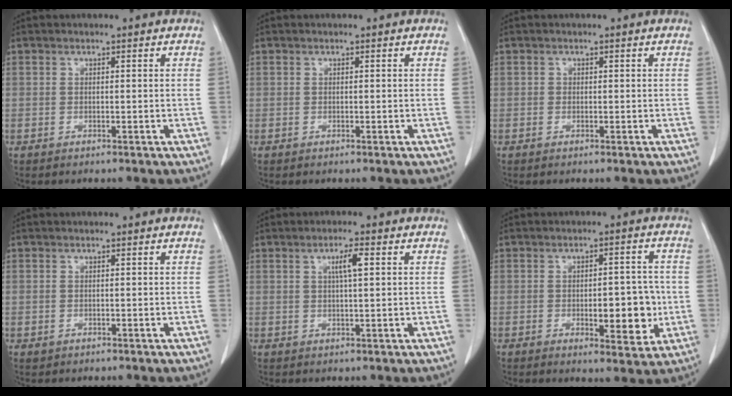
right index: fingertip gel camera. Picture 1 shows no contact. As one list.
[{"total": 0.0}, {"total": 0.0}, {"total": 0.6, "force": [-0.2, 0.6, 0.1], "torque": [-0.005, 0.003, 0.000]}, {"total": 3.2, "force": [1.0, 0.0, 3.1], "torque": [-0.054, 0.002, 0.018]}, {"total": 7.8, "force": [-1.4, 3.0, 7.1], "torque": [-0.091, 0.002, -0.011]}]